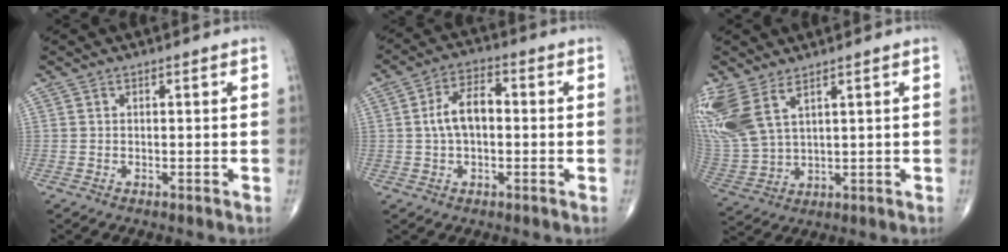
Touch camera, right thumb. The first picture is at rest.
{"total": 7.6, "force": [0.1, 4.3, 6.2], "torque": [-0.113, 0.022, -0.006]}
{"total": 13.6, "force": [6.9, 6.7, 9.6], "torque": [-0.244, -0.021, 0.155]}